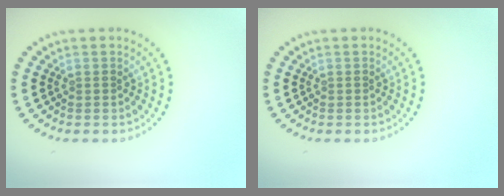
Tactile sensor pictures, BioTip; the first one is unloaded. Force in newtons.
{"total": 0.0}